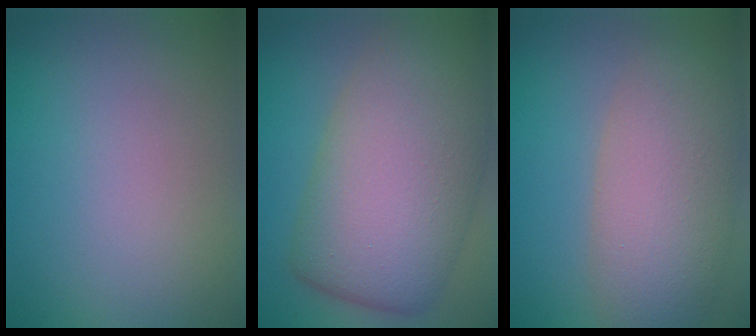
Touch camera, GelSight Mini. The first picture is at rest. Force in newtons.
{"total": 12.2, "press": 12.1, "slide": 0.7}
{"total": 7.3, "press": 7.3, "slide": 0.5}